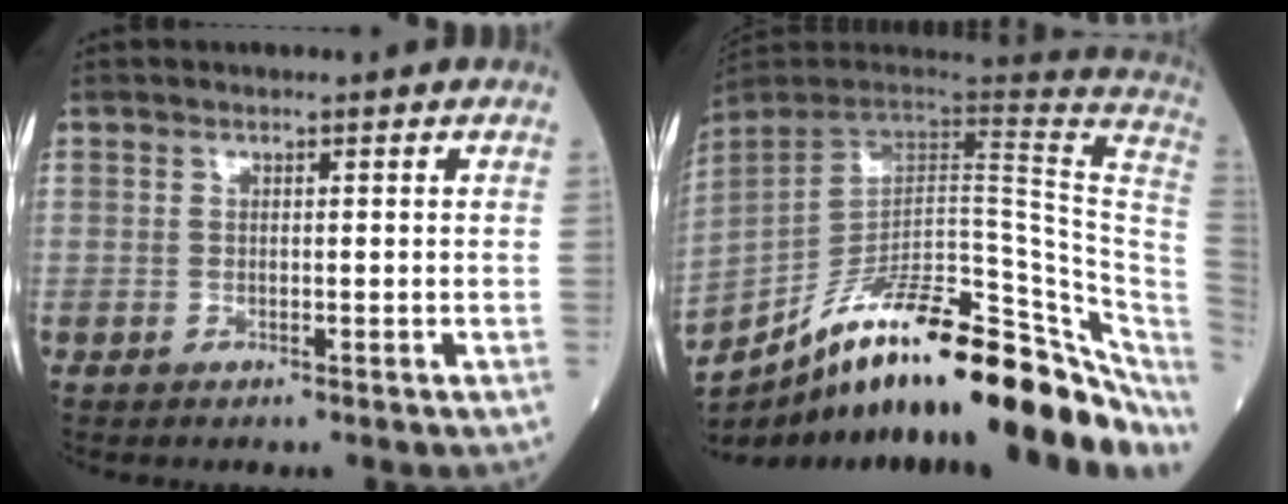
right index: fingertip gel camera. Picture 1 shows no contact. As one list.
[{"total": 29.8, "force": [-20.7, 7.4, 20.2], "torque": [-0.240, -0.009, -0.308]}]